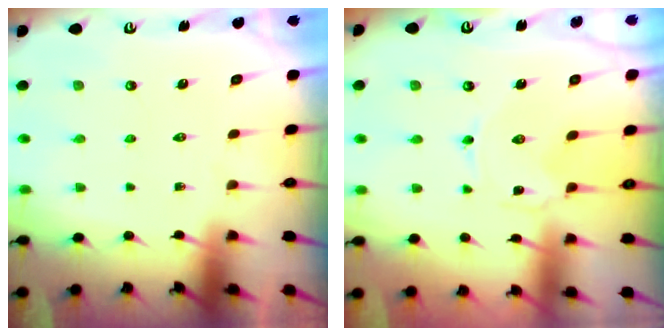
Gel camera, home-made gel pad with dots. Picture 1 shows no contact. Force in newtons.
{"total": 0.0}